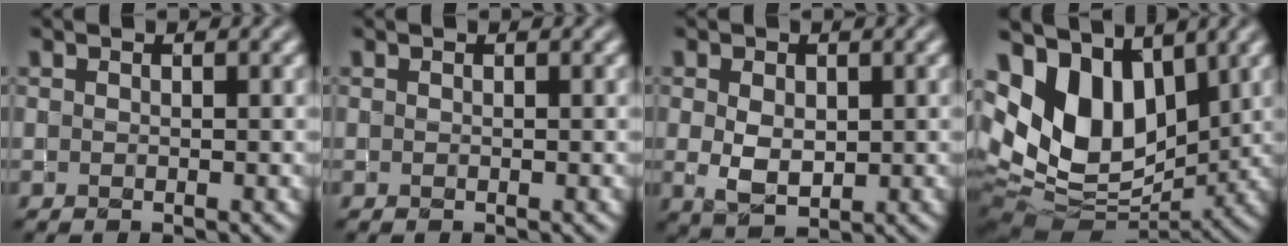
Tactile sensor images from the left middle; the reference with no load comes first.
{"total": 0.0}
{"total": 2.7, "force": [0.1, 2.0, 1.9], "torque": [-0.042, 0.001, 0.007]}
{"total": 11.2, "force": [3.5, 7.5, 7.6], "torque": [-0.171, 0.005, 0.062]}